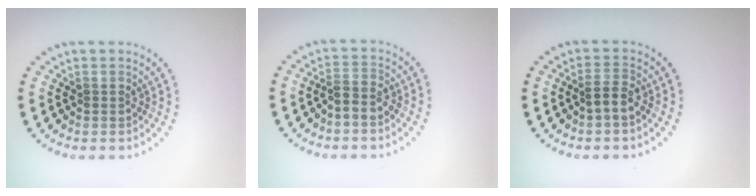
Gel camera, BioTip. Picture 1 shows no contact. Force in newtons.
{"total": 1.8, "press": 1.6, "slide": 0.8}
{"total": 1.9, "press": 1.7, "slide": 0.9}